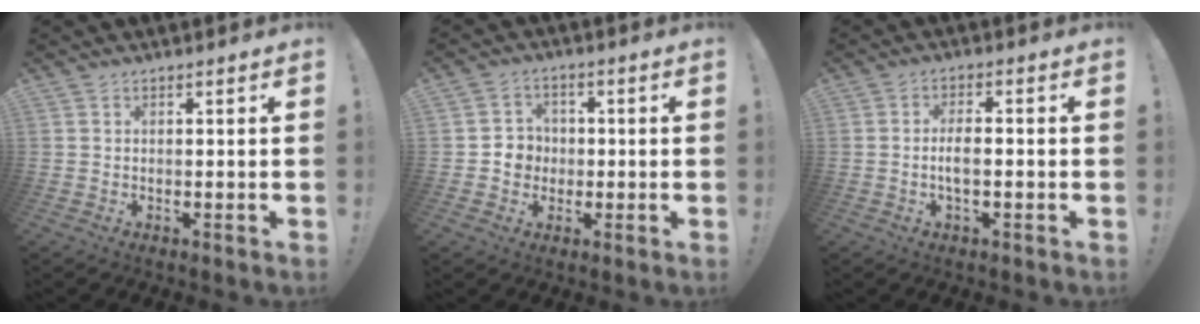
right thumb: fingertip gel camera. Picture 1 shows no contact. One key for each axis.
{"total": 5.8, "fx": -1.1, "fy": 5.5, "fz": 1.4, "tx": -0.017, "ty": 0.012, "tz": -0.018}
{"total": 4.4, "fx": -1.1, "fy": 1.4, "fz": 4.0, "tx": -0.085, "ty": 0.000, "tz": -0.022}